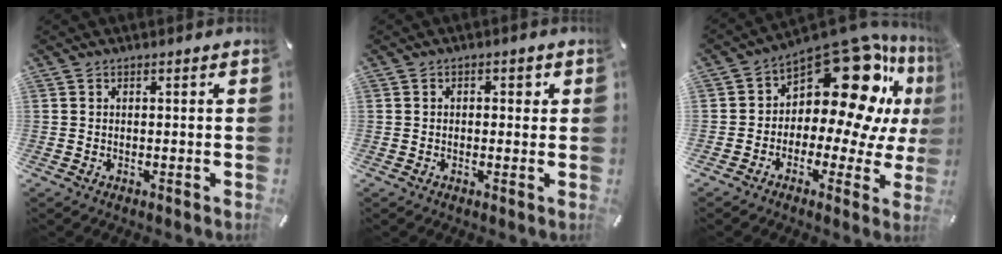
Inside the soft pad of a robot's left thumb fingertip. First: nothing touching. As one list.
[{"total": 1.7, "force": [-0.1, 1.2, 1.1], "torque": [-0.015, 0.006, -0.008]}, {"total": 19.6, "force": [8.8, 10.4, 14.1], "torque": [-0.190, -0.078, 0.146]}]